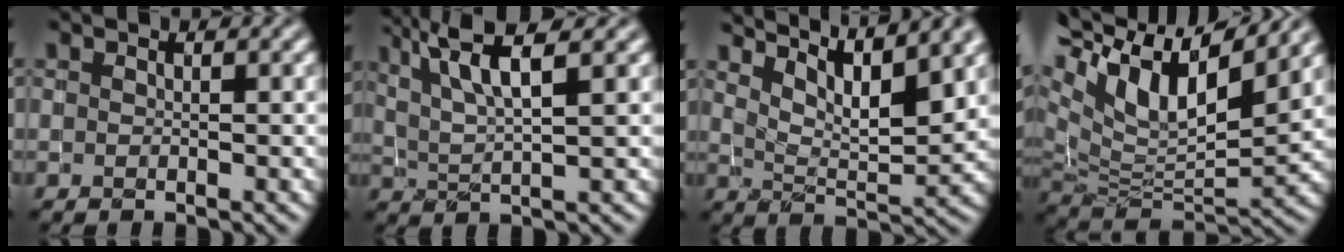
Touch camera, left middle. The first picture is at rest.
{"total": 6.5, "force": [3.3, 1.4, 5.4], "torque": [-0.090, 0.012, 0.058]}
{"total": 9.2, "force": [6.6, 2.2, 6.1], "torque": [-0.089, 0.017, 0.080]}
{"total": 11.8, "force": [5.7, 5.4, 8.8], "torque": [-0.176, 0.020, 0.104]}